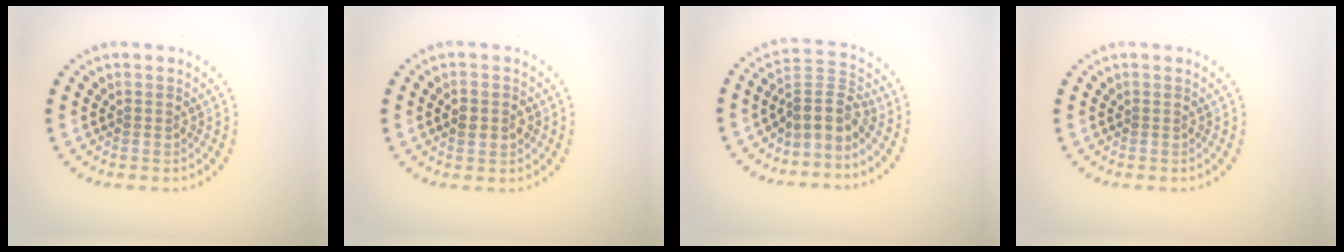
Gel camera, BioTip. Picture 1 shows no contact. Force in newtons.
{"total": 2.9, "press": 2.9, "slide": 0.2}
{"total": 3.4, "press": 2.5, "slide": 2.3}
{"total": 0.0}